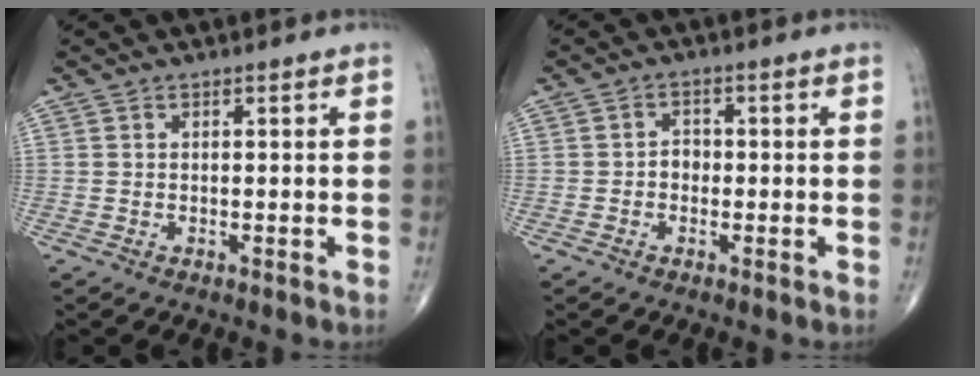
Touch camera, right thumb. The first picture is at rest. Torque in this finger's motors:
{"motor_torque": [0.56, 0.60, 0.32, -0.01, -0.01]}